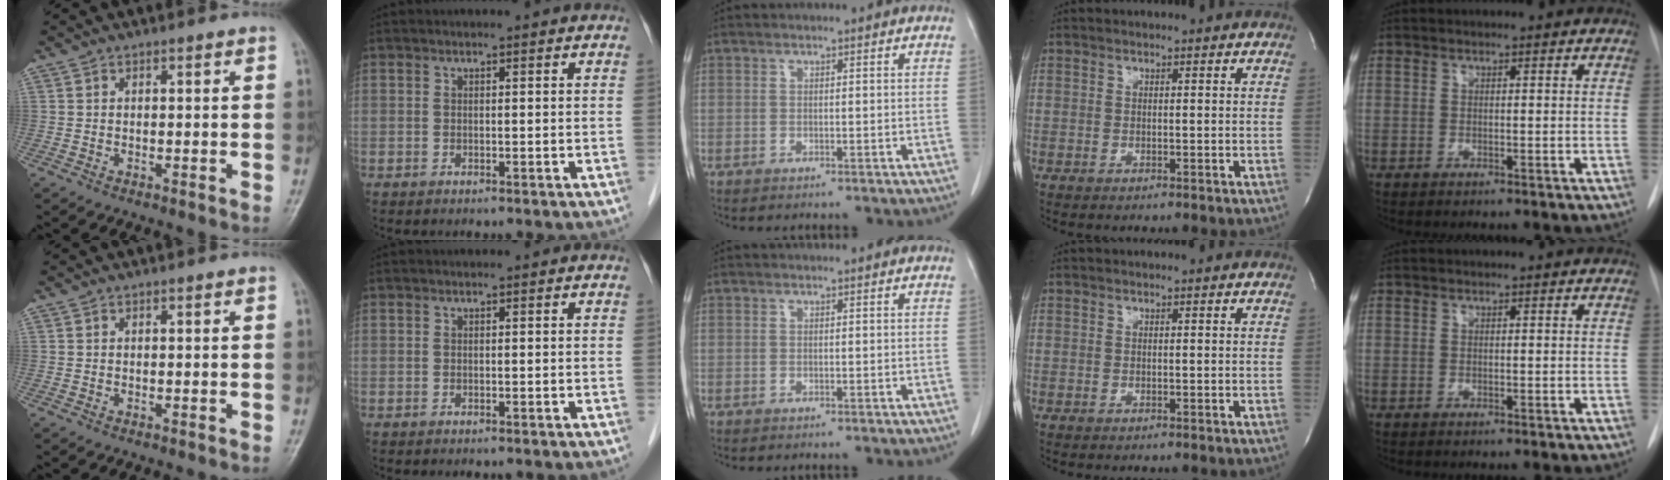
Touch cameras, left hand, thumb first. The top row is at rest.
{}